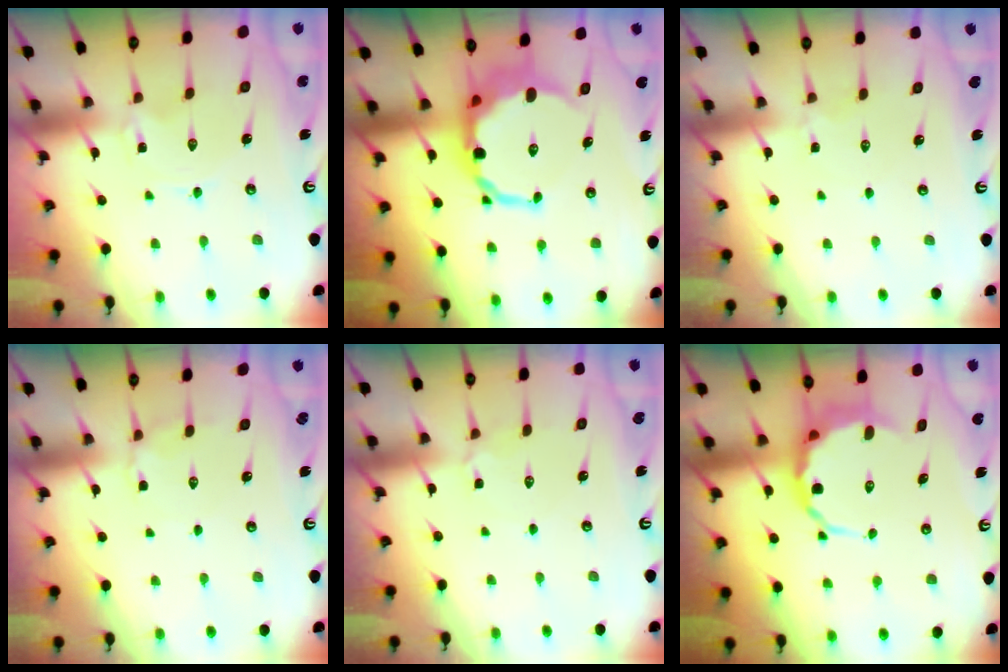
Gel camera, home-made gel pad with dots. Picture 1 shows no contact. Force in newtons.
{"total": 12.2, "press": 11.8, "slide": 3.1}
{"total": 3.0, "press": 3.0, "slide": 0.4}
{"total": 3.1, "press": 3.0, "slide": 0.6}
{"total": 4.7, "press": 4.6, "slide": 0.6}
{"total": 6.2, "press": 6.0, "slide": 1.7}